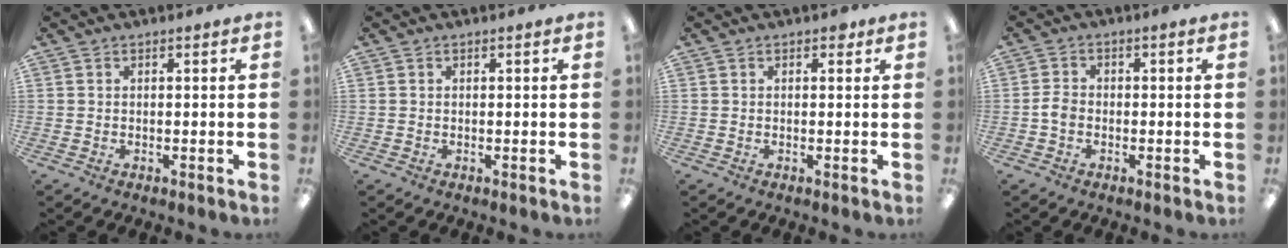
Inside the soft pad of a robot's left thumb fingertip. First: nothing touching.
{"total": 0.0}
{"total": 1.2, "force": [0.6, 0.8, 0.7], "torque": [-0.008, 0.000, 0.008]}
{"total": 2.8, "force": [-0.8, 1.8, 2.0], "torque": [-0.035, 0.007, -0.015]}